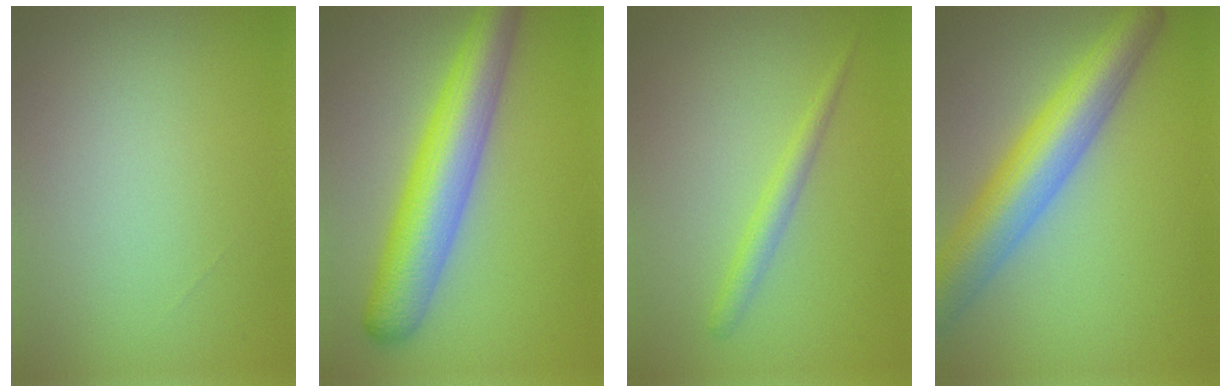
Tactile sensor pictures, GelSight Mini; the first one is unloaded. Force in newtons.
{"total": 7.6, "press": 7.6, "slide": 0.2}
{"total": 1.7, "press": 1.7, "slide": 0.2}
{"total": 8.1, "press": 8.1, "slide": 0.4}